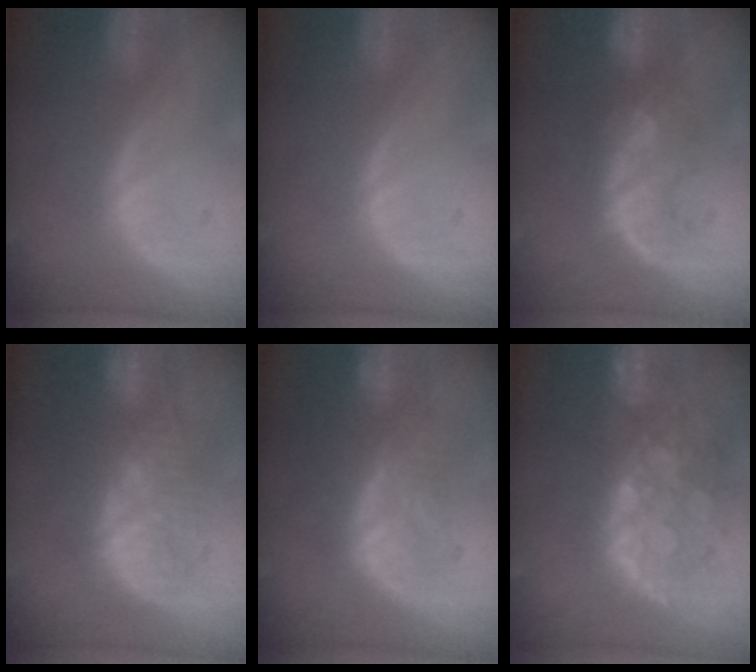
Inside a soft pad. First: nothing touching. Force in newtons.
{"total": 0.0}
{"total": 7.5, "press": 7.2, "slide": 2.1}
{"total": 9.9, "press": 9.9, "slide": 0.3}
{"total": 8.2, "press": 8.0, "slide": 1.6}
{"total": 11.2, "press": 9.7, "slide": 5.5}